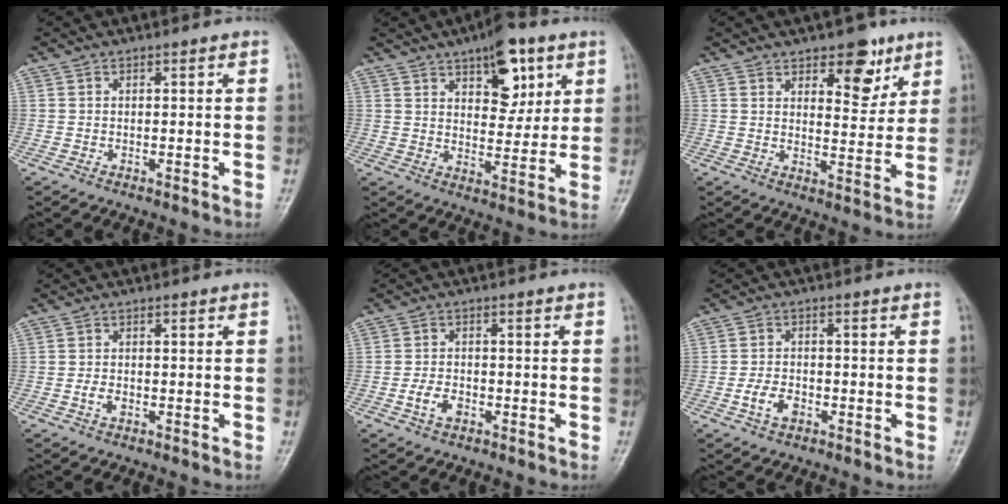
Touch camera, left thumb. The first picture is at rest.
{"total": 11.8, "force": [6.0, 5.7, 8.4], "torque": [-0.087, -0.027, 0.089]}
{"total": 8.9, "force": [5.4, 4.4, 5.5], "torque": [-0.042, -0.032, 0.076]}
{"total": 2.0, "force": [-0.6, 1.3, 1.4], "torque": [-0.025, 0.003, -0.013]}
{"total": 3.9, "force": [-1.6, 2.5, 2.5], "torque": [-0.045, 0.011, -0.031]}
{"total": 4.4, "force": [-1.9, 2.8, 2.8], "torque": [-0.050, 0.012, -0.035]}